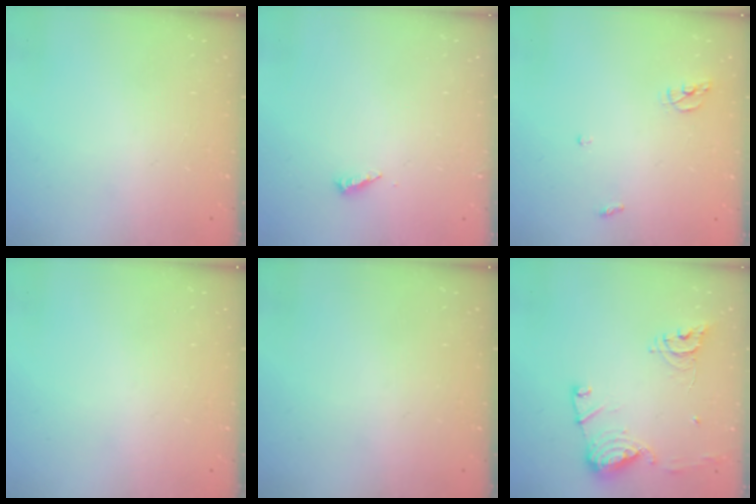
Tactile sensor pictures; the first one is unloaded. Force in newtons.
{"total": 3.1, "press": 3.1, "slide": 0.2}
{"total": 5.5, "press": 5.5, "slide": 0.2}
{"total": 0.0}
{"total": 0.0}
{"total": 15.3, "press": 15.2, "slide": 1.4}